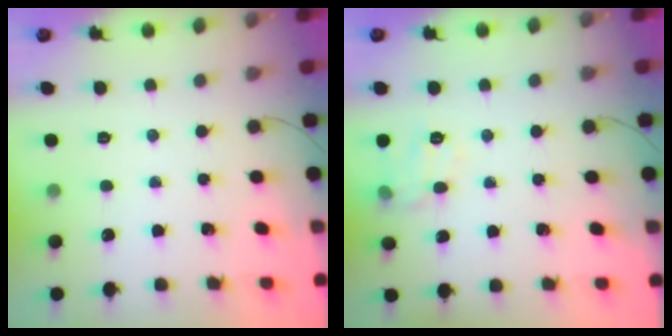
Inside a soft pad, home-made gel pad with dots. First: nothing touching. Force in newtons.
{"total": 8.7, "press": 8.7, "slide": 0.6}